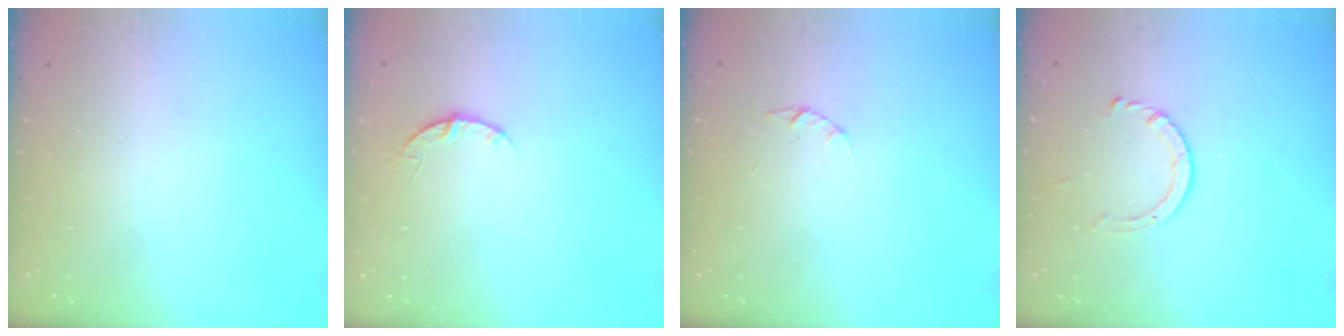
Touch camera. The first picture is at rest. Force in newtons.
{"total": 3.5, "press": 3.4, "slide": 0.4}
{"total": 1.4, "press": 1.4, "slide": 0.3}
{"total": 3.3, "press": 3.3, "slide": 0.4}